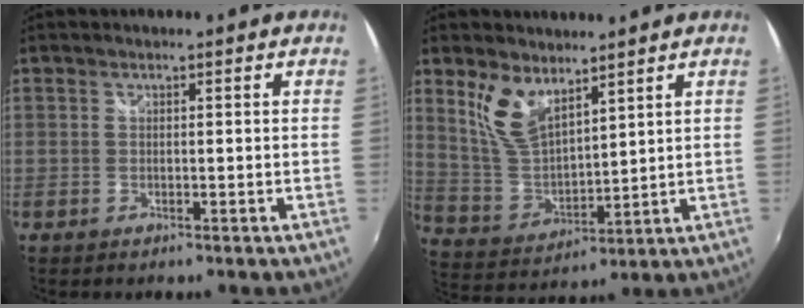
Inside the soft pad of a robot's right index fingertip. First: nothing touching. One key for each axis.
{"total": 9.7, "fx": 6.0, "fy": 4.4, "fz": 6.2, "tx": -0.124, "ty": -0.001, "tz": 0.130}